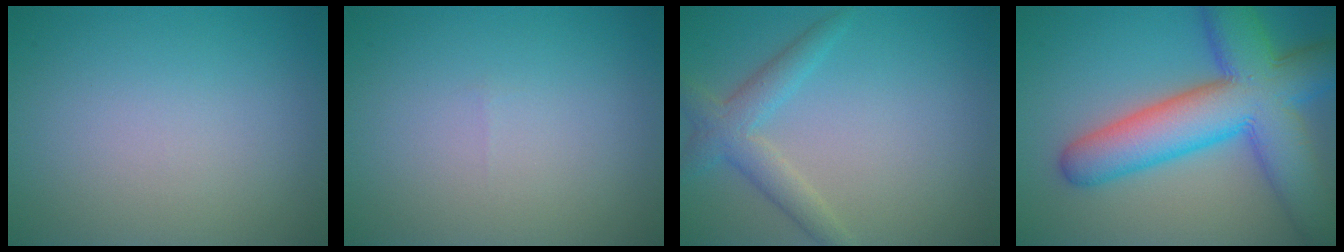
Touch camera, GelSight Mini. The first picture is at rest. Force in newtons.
{"total": 0.0}
{"total": 3.1, "press": 3.1, "slide": 0.2}
{"total": 11.9, "press": 11.9, "slide": 0.3}